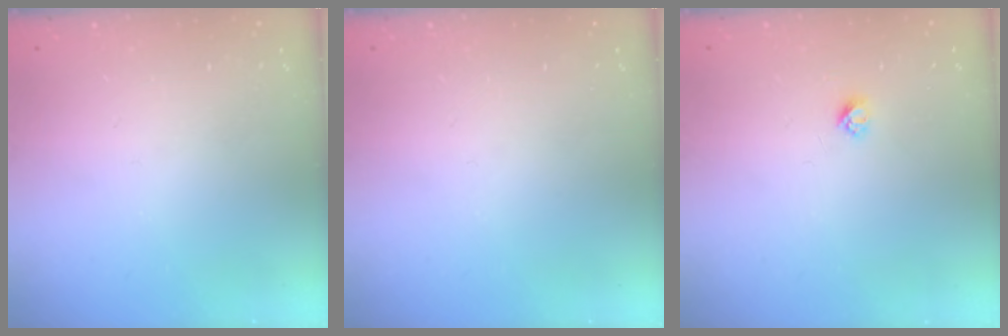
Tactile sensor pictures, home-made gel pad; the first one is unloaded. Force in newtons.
{"total": 0.0}
{"total": 2.7, "press": 2.6, "slide": 0.3}